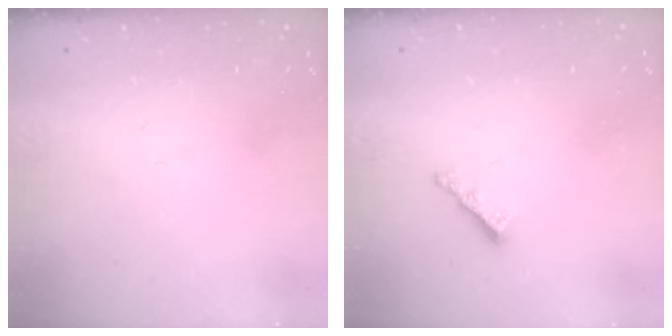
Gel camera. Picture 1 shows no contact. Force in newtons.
{"total": 3.0, "press": 2.9, "slide": 0.4}